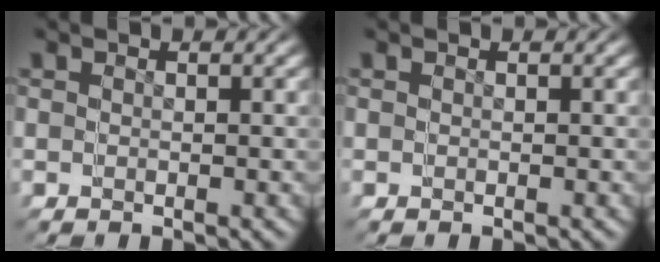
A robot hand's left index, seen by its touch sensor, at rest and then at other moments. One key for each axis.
{"total": 0.0}